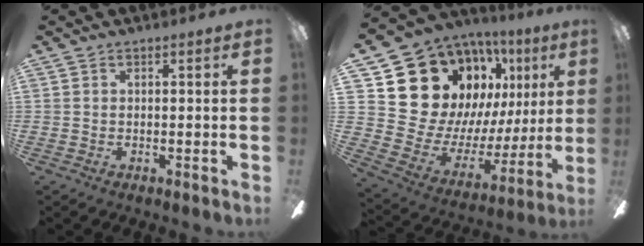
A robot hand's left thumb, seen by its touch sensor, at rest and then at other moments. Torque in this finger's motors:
{"motor_torque": [2.05, 2.97, 1.40, -1.37, 0.13]}